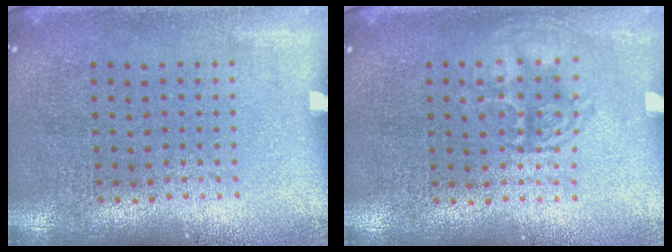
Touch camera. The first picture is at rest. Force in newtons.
{"total": 1.3, "press": 1.3, "slide": 0.2}